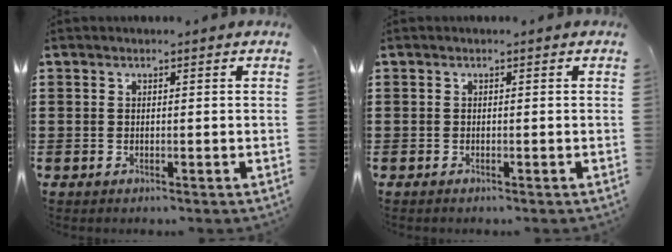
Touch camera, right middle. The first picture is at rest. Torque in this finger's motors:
{"motor_torque": [-0.13, 0.01, 0.02, -0.01]}